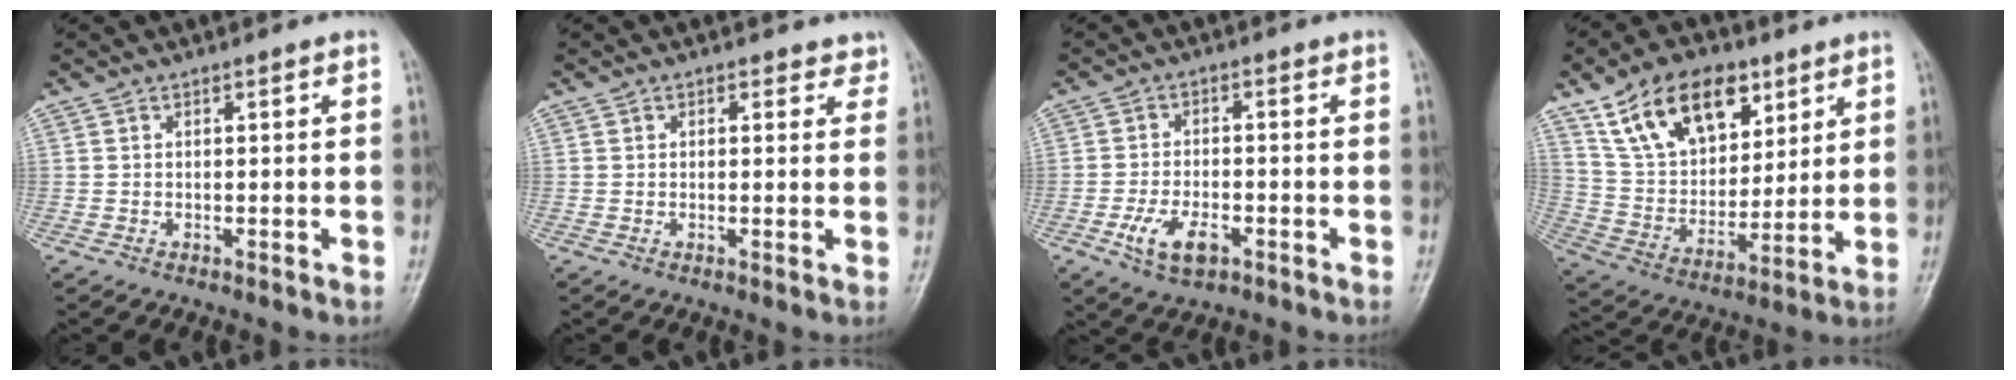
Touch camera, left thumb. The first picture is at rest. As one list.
[{"total": 2.3, "force": [1.5, 1.5, 0.7], "torque": [0.020, -0.004, 0.012]}, {"total": 6.6, "force": [-2.8, 3.5, 4.8], "torque": [-0.088, 0.010, -0.048]}, {"total": 18.5, "force": [10.2, 11.1, 10.7], "torque": [-0.138, -0.035, 0.191]}]